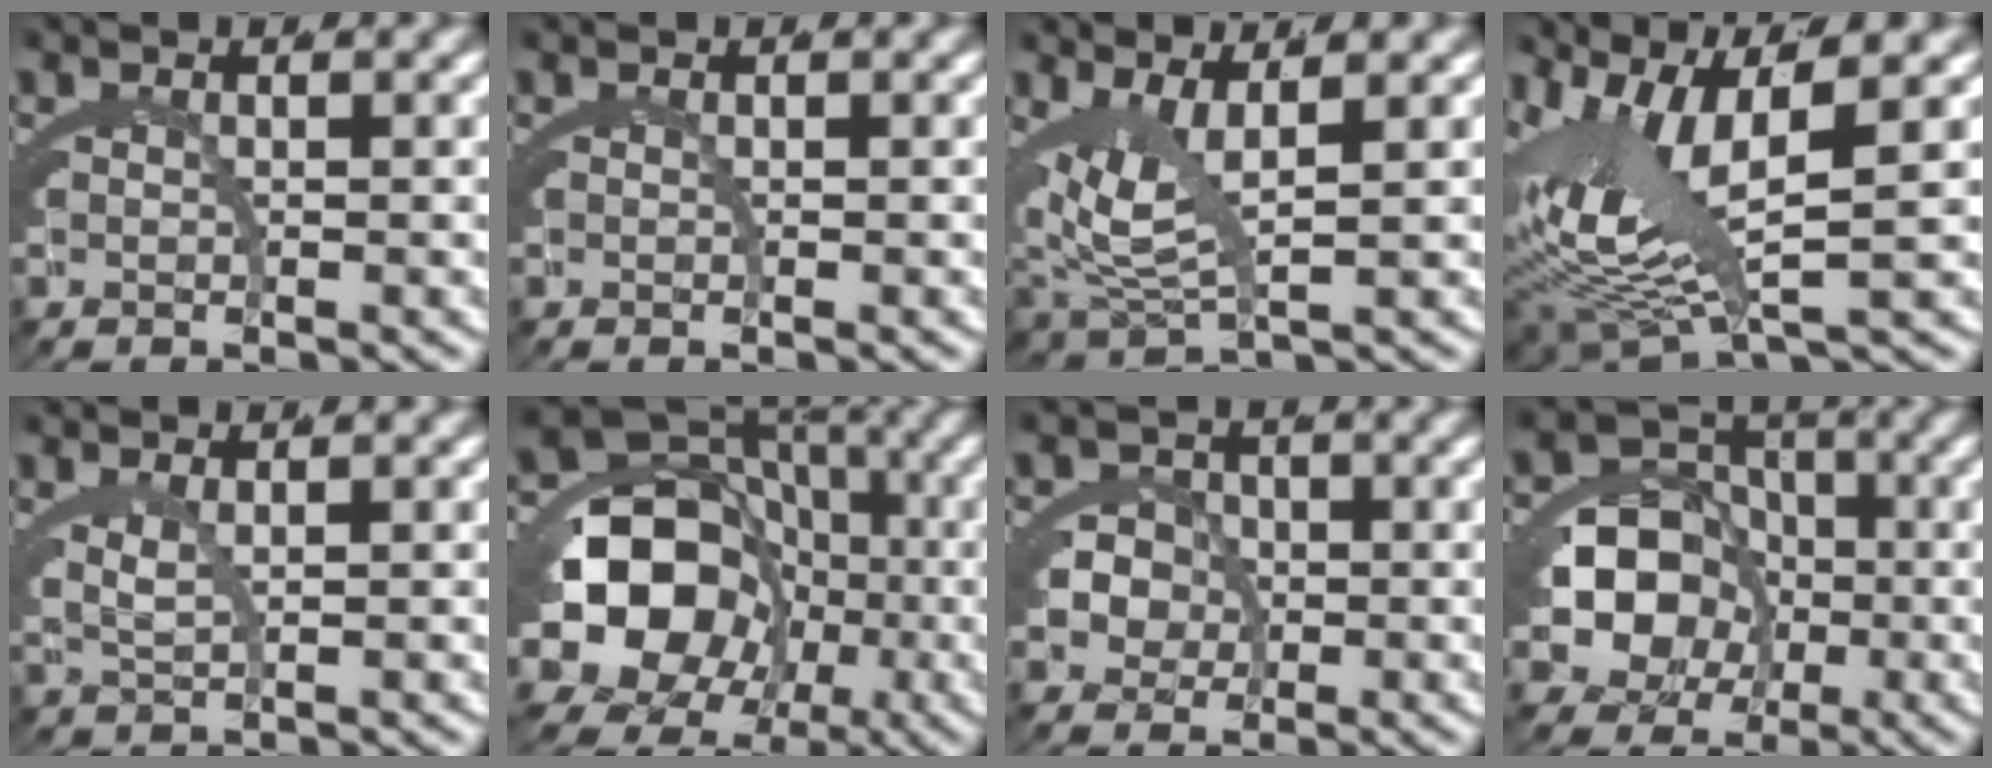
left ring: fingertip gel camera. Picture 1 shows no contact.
{"total": 0.0}
{"total": 5.3, "force": [1.0, 3.2, 4.0], "torque": [-0.098, -0.019, 0.022]}
{"total": 8.8, "force": [0.1, 4.8, 7.3], "torque": [-0.159, -0.021, 0.014]}
{"total": 1.7, "force": [0.7, 1.0, 1.2], "torque": [-0.038, -0.012, 0.022]}
{"total": 18.0, "force": [-2.8, 15.1, 9.4], "torque": [-0.189, -0.057, -0.039]}
{"total": 6.5, "force": [-1.3, 6.0, 2.2], "torque": [-0.061, -0.023, -0.024]}
{"total": 12.4, "force": [-2.8, 10.7, 5.6], "torque": [-0.105, -0.042, -0.049]}